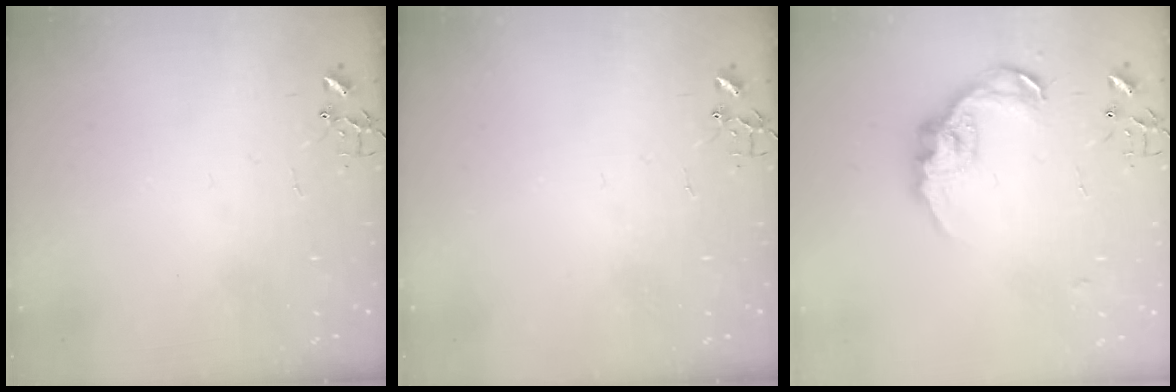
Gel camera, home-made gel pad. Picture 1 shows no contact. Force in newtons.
{"total": 0.0}
{"total": 13.9, "press": 13.9, "slide": 0.8}